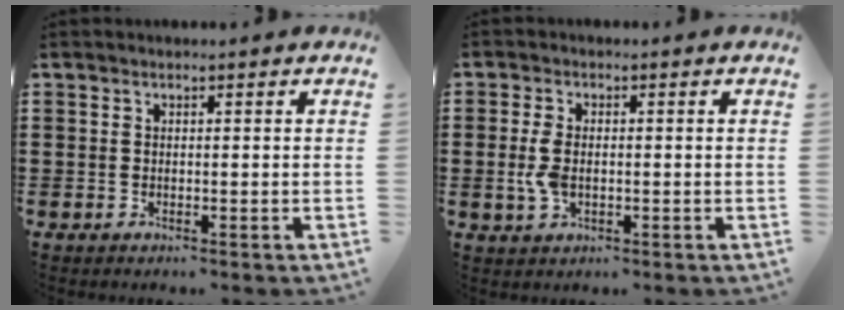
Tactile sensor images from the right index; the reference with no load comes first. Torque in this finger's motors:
{"motor_torque": [0.80, -0.02, 0.16, 0.13]}